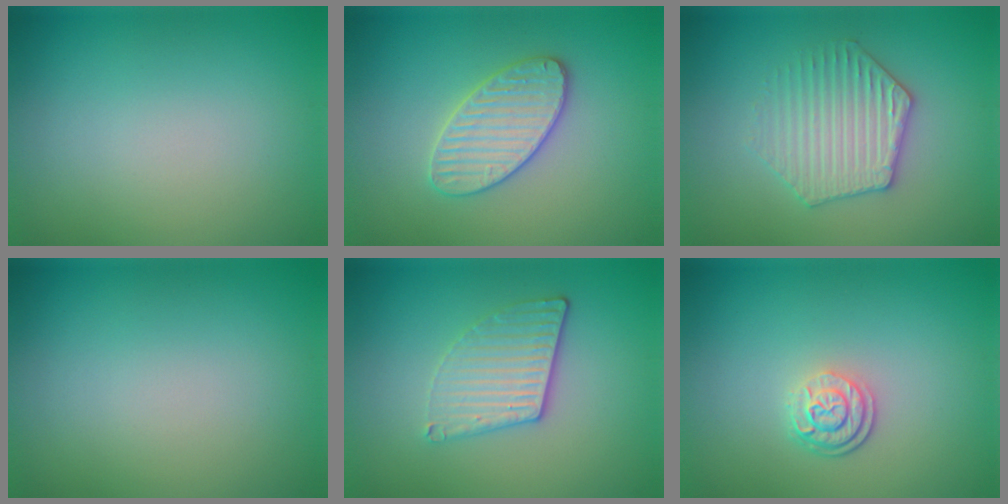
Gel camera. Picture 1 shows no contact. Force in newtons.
{"total": 3.5, "press": 3.5, "slide": 0.6}
{"total": 3.6, "press": 3.5, "slide": 0.5}
{"total": 0.0}
{"total": 3.4, "press": 2.9, "slide": 1.7}
{"total": 2.6, "press": 2.0, "slide": 1.6}